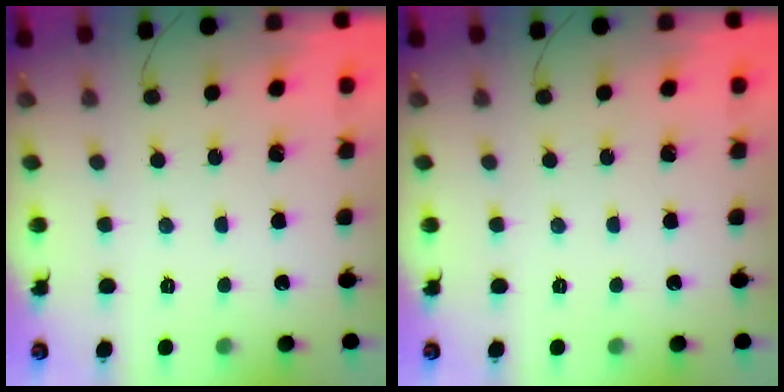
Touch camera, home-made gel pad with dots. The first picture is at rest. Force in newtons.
{"total": 0.0}